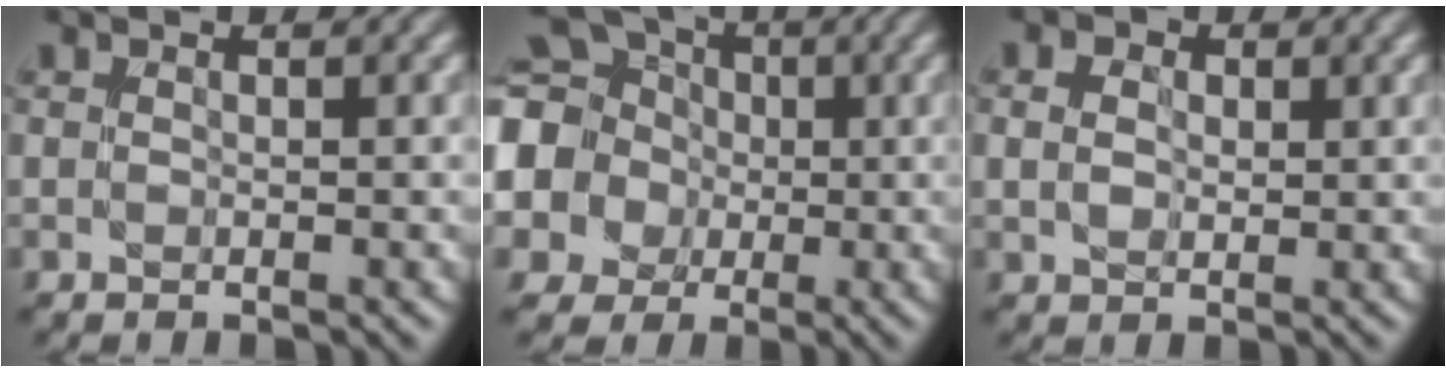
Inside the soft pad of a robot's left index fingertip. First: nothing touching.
{"total": 16.2, "force": [1.6, 14.9, 6.0], "torque": [-0.170, 0.010, -0.010]}
{"total": 2.9, "force": [0.9, 2.2, 1.8], "torque": [-0.040, 0.005, 0.007]}